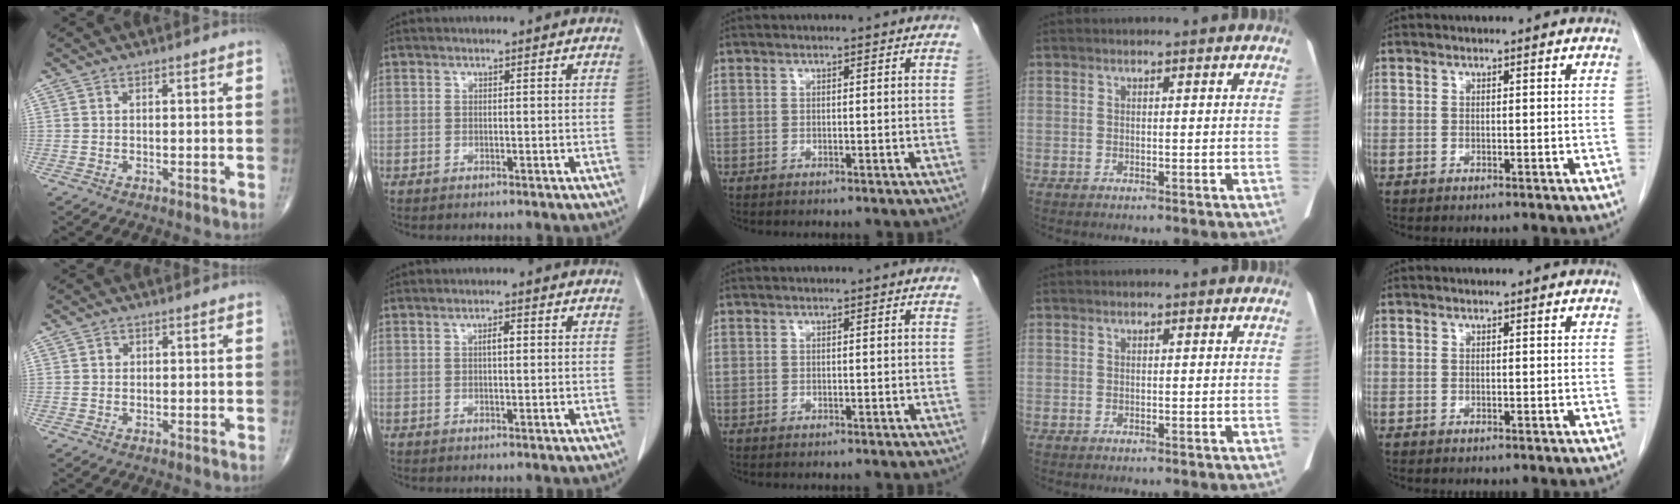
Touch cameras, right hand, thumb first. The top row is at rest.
{"thumb": {"total": 1.0, "force": [0.1, 0.9, 0.3], "torque": [0.000, 0.002, 0.001]}, "index": {"total": 2.1, "force": [0.3, 0.9, 1.9], "torque": [-0.037, 0.005, 0.006]}}